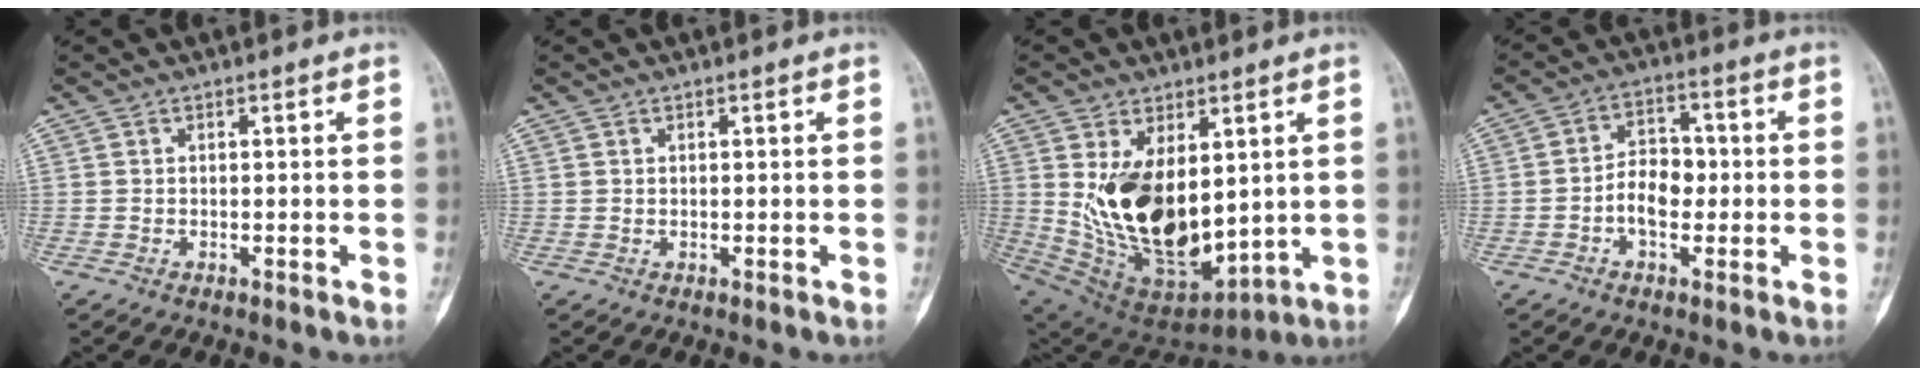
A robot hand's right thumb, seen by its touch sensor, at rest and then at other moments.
{"total": 0.0}
{"total": 20.1, "force": [2.7, 11.4, 16.3], "torque": [-0.265, -0.036, 0.082]}
{"total": 6.8, "force": [-1.2, 4.5, 4.9], "torque": [-0.061, 0.022, -0.030]}